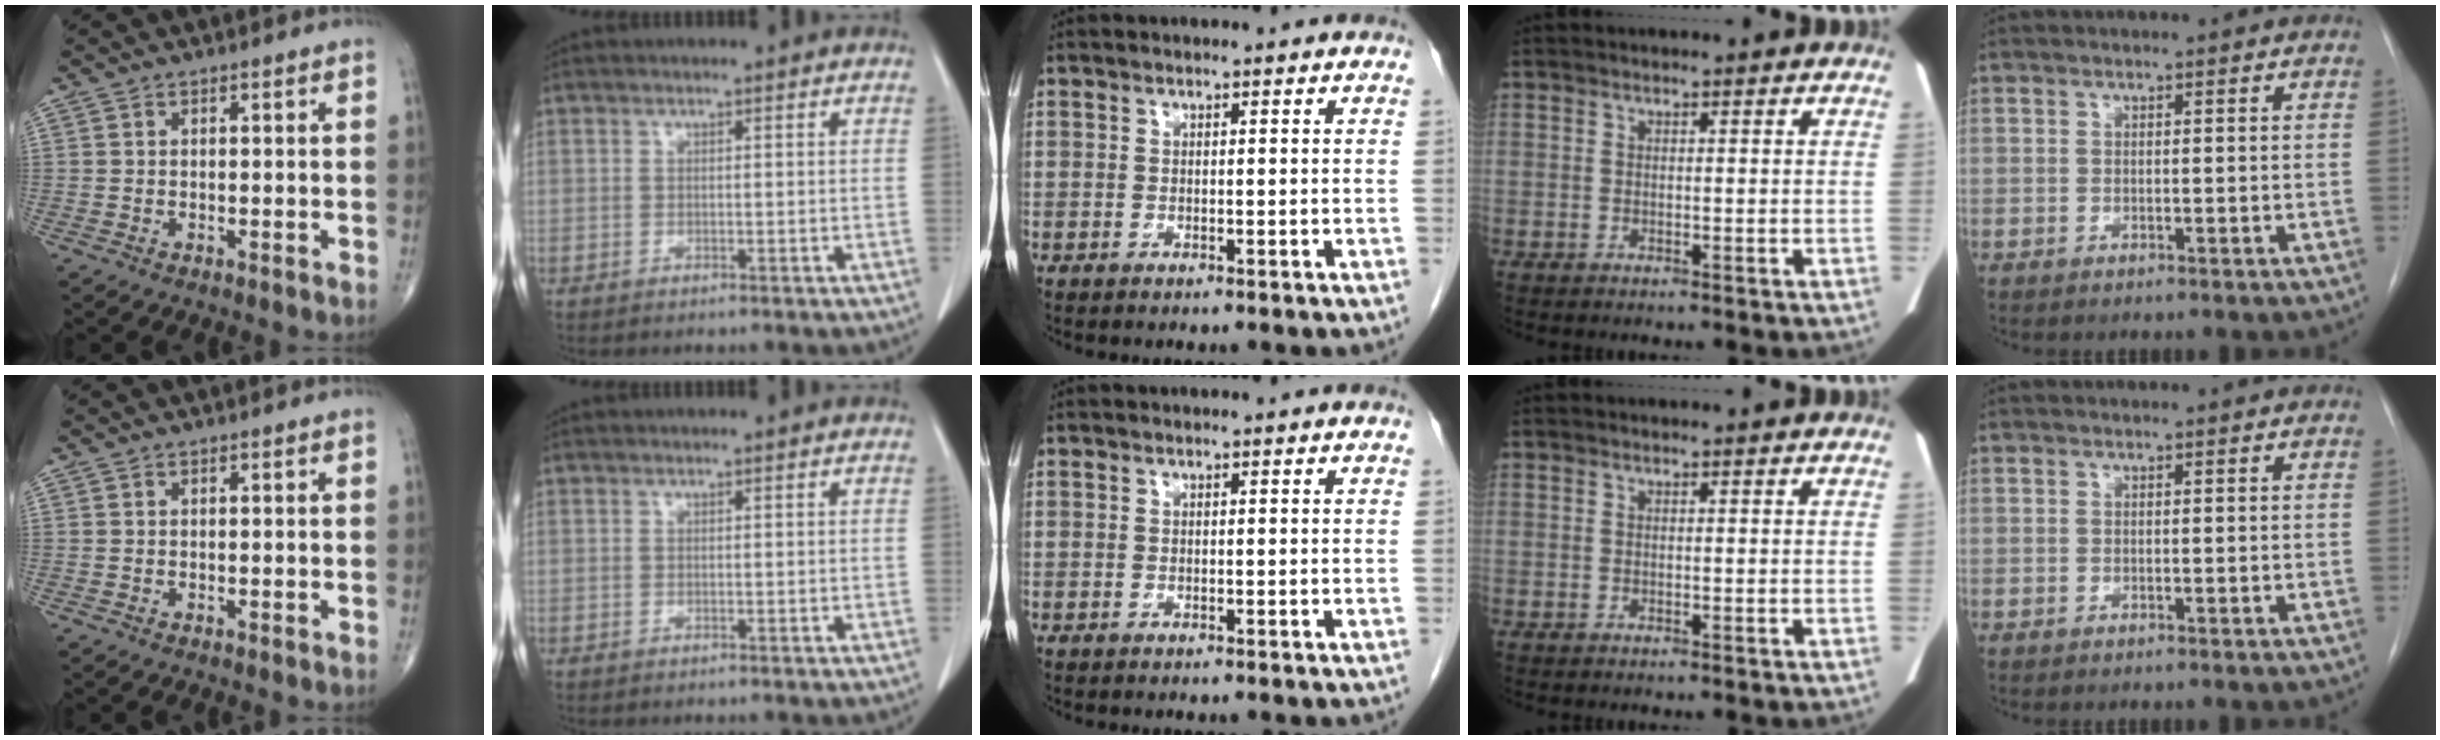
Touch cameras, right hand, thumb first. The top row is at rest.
{}